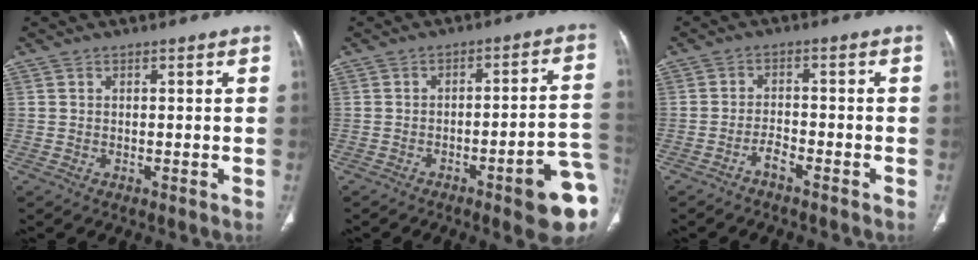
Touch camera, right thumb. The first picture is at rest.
{"total": 13.5, "force": [-5.3, 2.3, 12.3], "torque": [-0.122, 0.029, -0.064]}
{"total": 2.6, "force": [-2.1, 0.6, 1.4], "torque": [-0.033, 0.020, -0.039]}